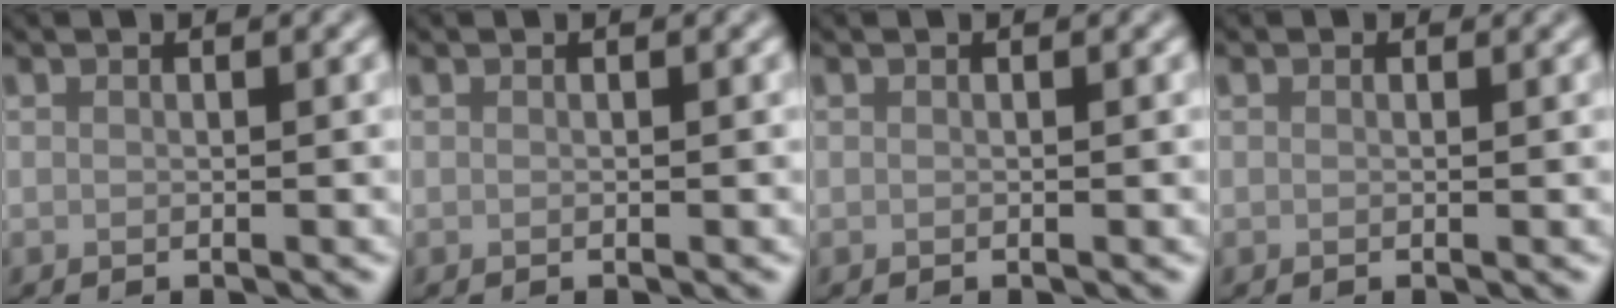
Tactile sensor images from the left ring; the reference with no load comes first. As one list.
[{"total": 0.0}, {"total": 0.0}, {"total": 0.0}]